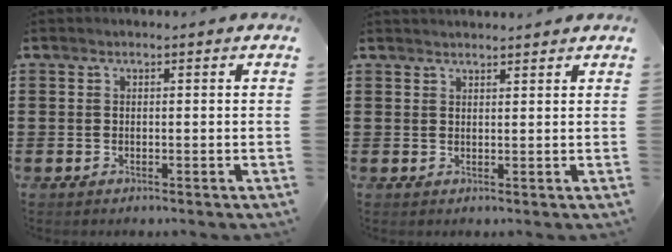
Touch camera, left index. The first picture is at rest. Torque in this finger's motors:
{"motor_torque": [2.14, 0.00, 0.02, 0.01]}